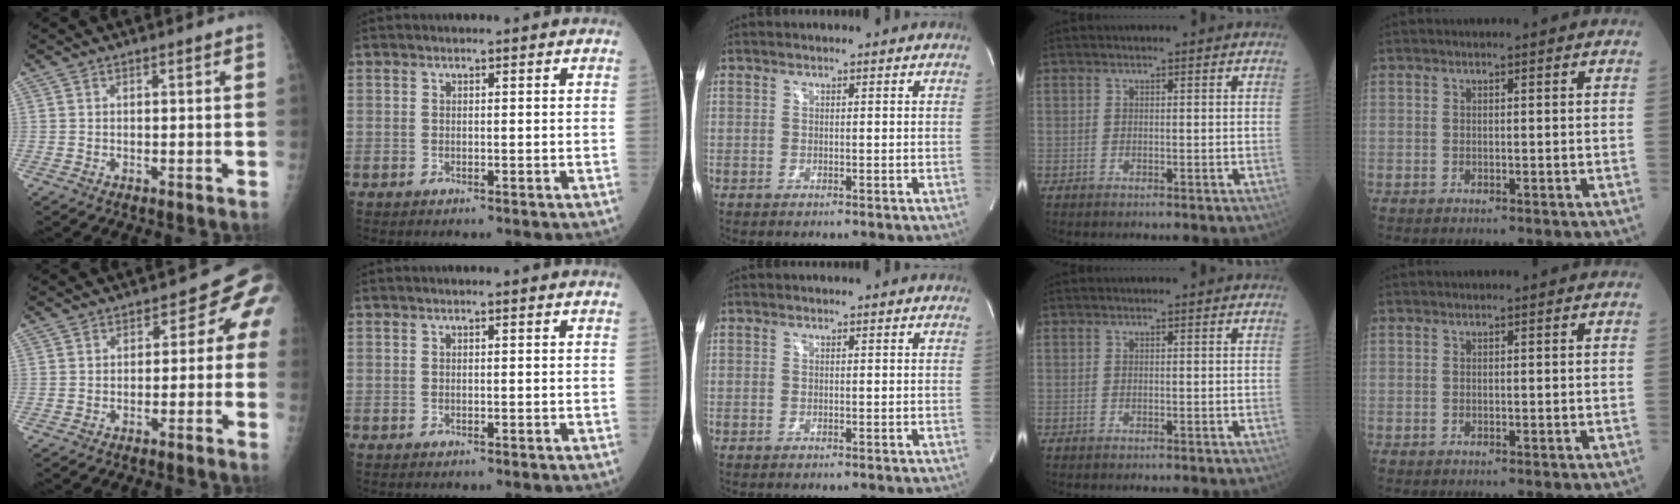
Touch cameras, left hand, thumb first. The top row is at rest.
{"thumb": {"total": 5.7, "force": [-2.2, 4.1, 3.3], "torque": [-0.008, 0.035, -0.038]}, "index": {"total": 0.7, "force": [0.5, 0.2, 0.3], "torque": [-0.009, 0.007, 0.008]}}